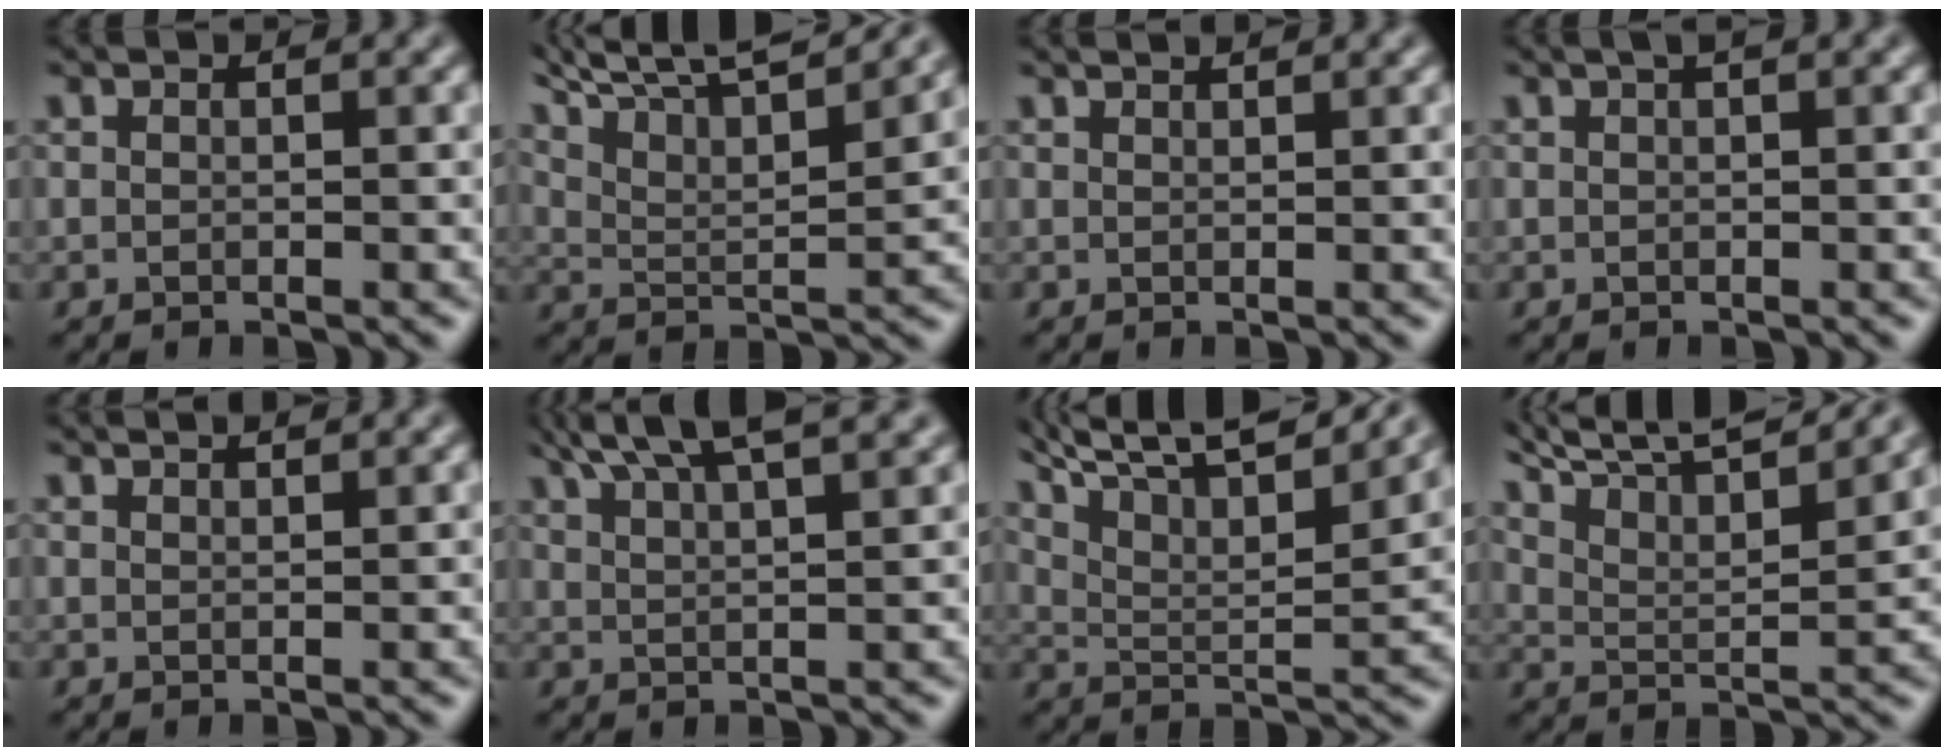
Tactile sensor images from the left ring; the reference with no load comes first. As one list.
[{"total": 12.9, "force": [9.5, 3.7, 7.8], "torque": [-0.152, 0.037, 0.133]}, {"total": 1.9, "force": [1.6, 0.6, 0.9], "torque": [-0.002, 0.023, 0.000]}, {"total": 2.4, "force": [1.3, 1.0, 1.8], "torque": [-0.009, 0.020, 0.001]}, {"total": 2.9, "force": [2.4, 0.9, 1.3], "torque": [-0.011, 0.030, 0.011]}, {"total": 8.4, "force": [6.2, 2.3, 5.2], "torque": [-0.091, 0.032, 0.072]}, {"total": 14.3, "force": [10.2, 4.6, 9.0], "torque": [-0.179, 0.046, 0.150]}, {"total": 11.5, "force": [9.0, 2.9, 6.6], "torque": [-0.134, 0.024, 0.124]}]